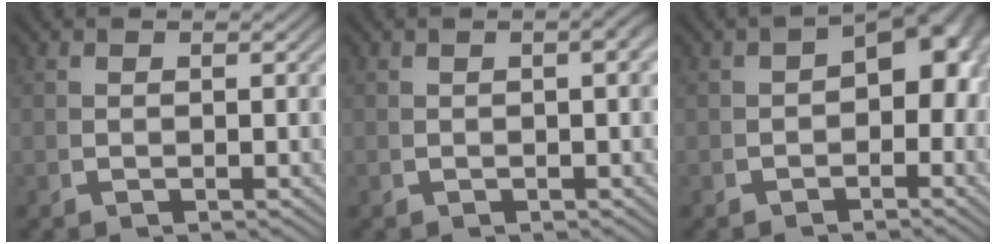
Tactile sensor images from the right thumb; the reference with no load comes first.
{"total": 1.6, "force": [0.1, 0.4, 1.6], "torque": [-0.012, 0.005, 0.004]}
{"total": 6.0, "force": [-0.3, 4.1, 4.3], "torque": [-0.035, -0.004, -0.008]}